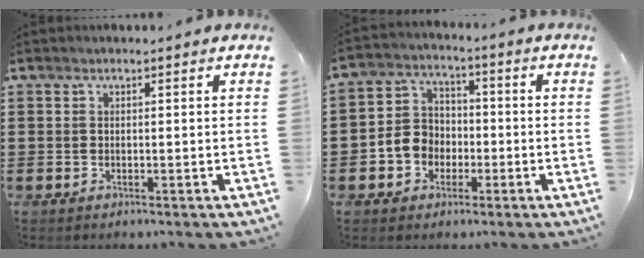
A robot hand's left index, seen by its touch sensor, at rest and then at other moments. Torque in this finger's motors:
{"motor_torque": [0.31, 0.15, 0.23, 0.07]}